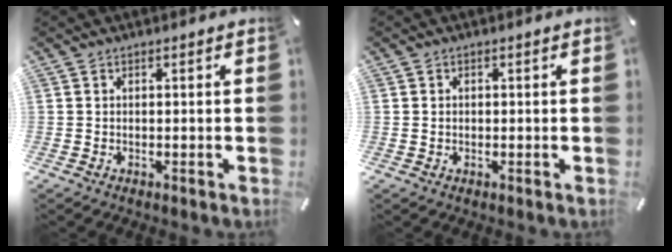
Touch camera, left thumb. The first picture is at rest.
{"total": 0.8, "force": [0.0, 0.7, 0.3], "torque": [-0.006, 0.005, -0.002]}